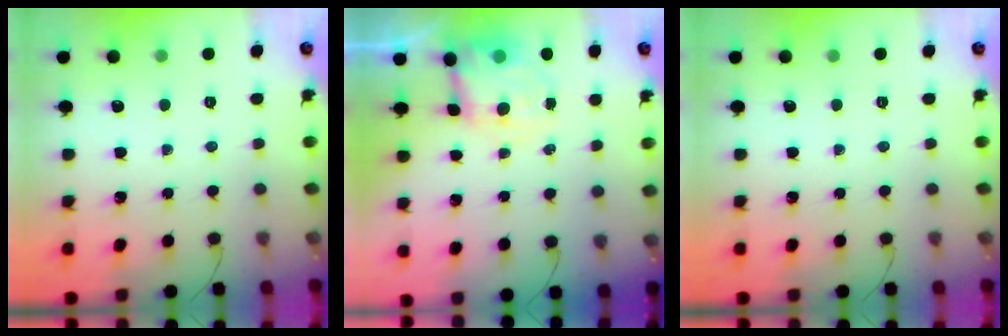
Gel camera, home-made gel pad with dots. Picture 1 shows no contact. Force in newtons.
{"total": 7.1, "press": 7.0, "slide": 1.5}
{"total": 0.0}